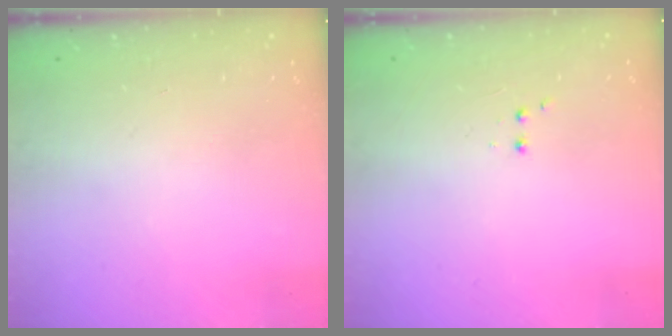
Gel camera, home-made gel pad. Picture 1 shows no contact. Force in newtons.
{"total": 2.0, "press": 1.8, "slide": 0.9}